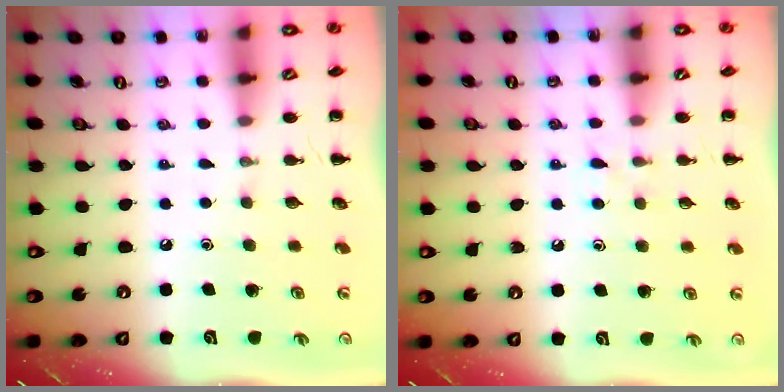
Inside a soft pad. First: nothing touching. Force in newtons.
{"total": 4.1, "press": 3.9, "slide": 1.4}